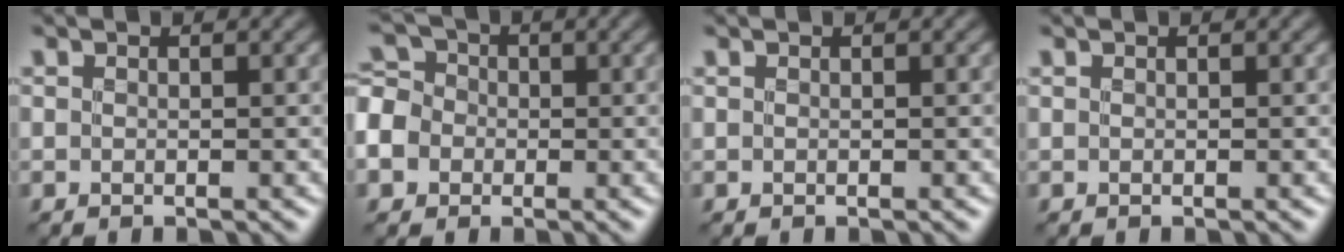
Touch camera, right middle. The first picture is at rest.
{"total": 7.6, "force": [-2.8, 6.4, 3.0], "torque": [-0.080, -0.006, -0.071]}
{"total": 0.0}
{"total": 0.0}